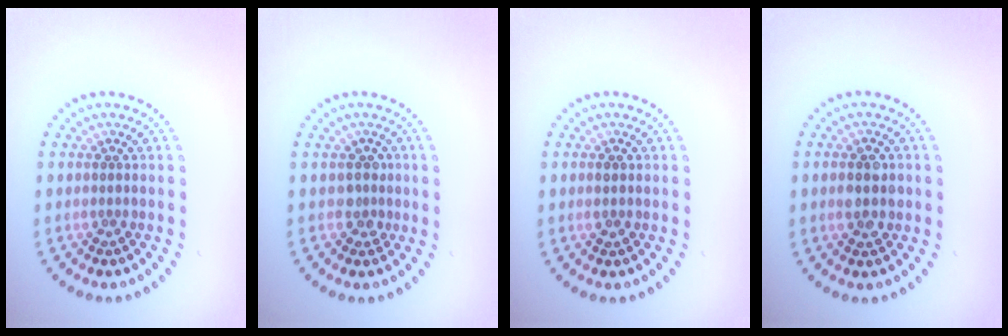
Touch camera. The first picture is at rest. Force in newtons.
{"total": 1.5, "press": 1.2, "slide": 0.9}
{"total": 1.3, "press": 1.3, "slide": 0.1}
{"total": 2.9, "press": 2.9, "slide": 0.2}